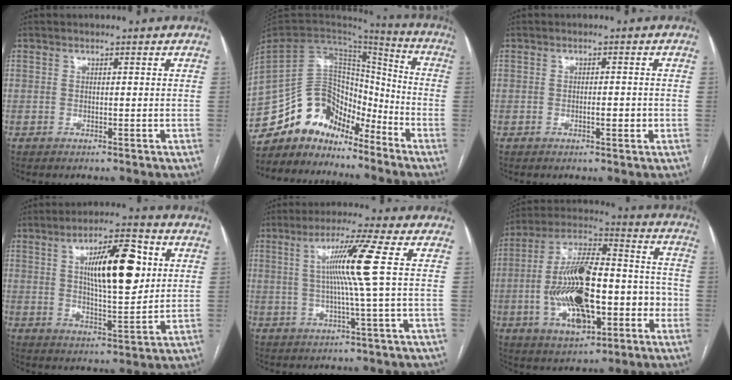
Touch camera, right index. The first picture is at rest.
{"total": 14.7, "force": [-12.5, 7.1, 3.3], "torque": [-0.057, 0.071, -0.222]}
{"total": 2.2, "force": [-0.6, 0.6, 2.0], "torque": [-0.035, 0.000, -0.008]}
{"total": 13.5, "force": [3.4, 3.5, 12.6], "torque": [-0.205, 0.009, 0.055]}
{"total": 8.9, "force": [1.2, -2.2, 8.5], "torque": [-0.152, 0.004, 0.029]}
{"total": 20.4, "force": [-4.5, 8.2, 18.2], "torque": [-0.341, 0.025, -0.070]}